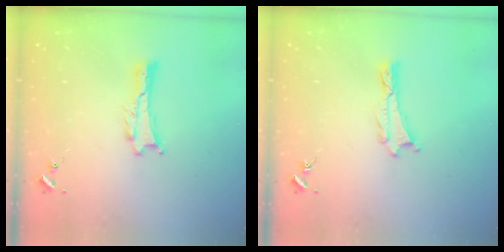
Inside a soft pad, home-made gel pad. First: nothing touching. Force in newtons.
{"total": 0.0}